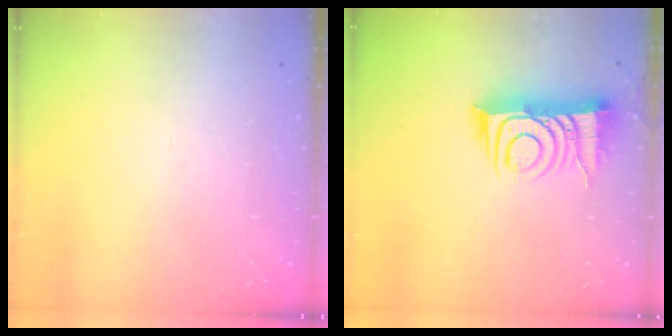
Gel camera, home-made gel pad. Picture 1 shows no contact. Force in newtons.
{"total": 11.9, "press": 11.9, "slide": 0.9}